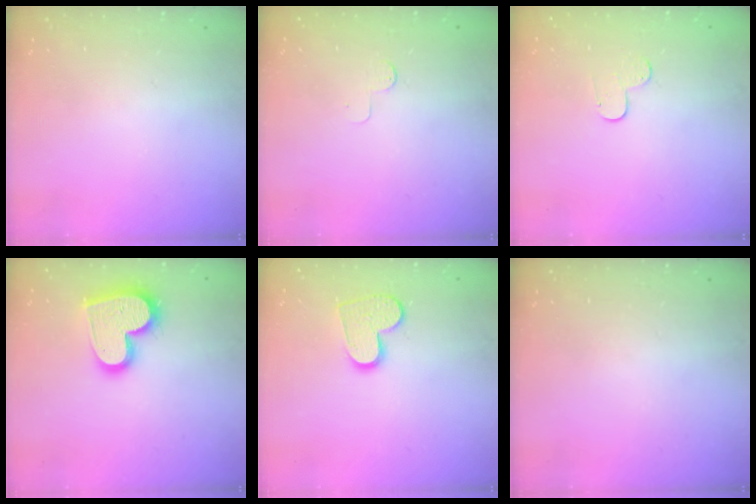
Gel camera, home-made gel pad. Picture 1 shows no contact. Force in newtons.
{"total": 2.6, "press": 2.6, "slide": 0.3}
{"total": 5.5, "press": 5.5, "slide": 0.6}
{"total": 17.9, "press": 17.9, "slide": 1.4}
{"total": 10.8, "press": 10.7, "slide": 0.9}
{"total": 0.0}